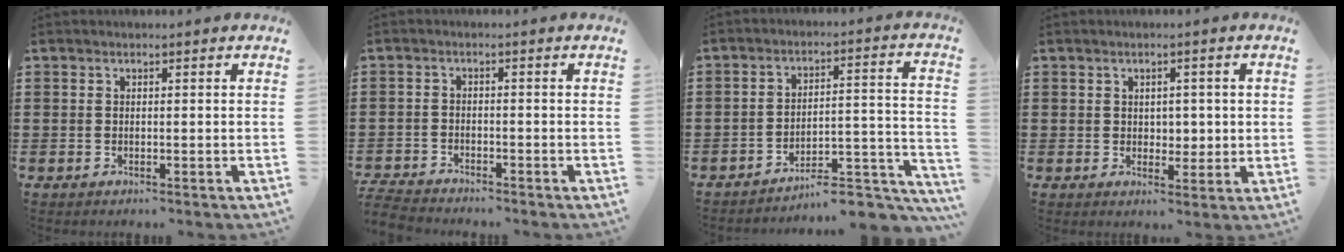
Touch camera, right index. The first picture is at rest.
{"total": 3.0, "force": [-3.0, 0.2, 0.2], "torque": [-0.014, -0.002, -0.065]}
{"total": 7.3, "force": [-6.8, 1.0, 2.5], "torque": [-0.030, 0.012, -0.130]}
{"total": 2.7, "force": [0.7, 2.2, 1.3], "torque": [-0.016, 0.005, 0.007]}